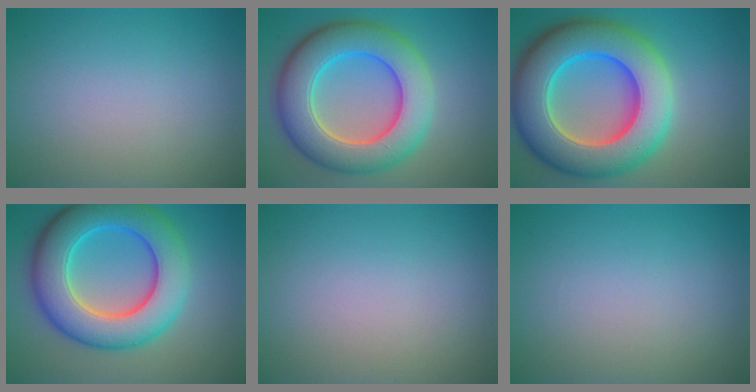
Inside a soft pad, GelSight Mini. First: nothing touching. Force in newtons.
{"total": 10.1, "press": 10.1, "slide": 0.8}
{"total": 13.4, "press": 13.4, "slide": 0.4}
{"total": 10.4, "press": 10.4, "slide": 0.2}
{"total": 0.0}
{"total": 0.0}